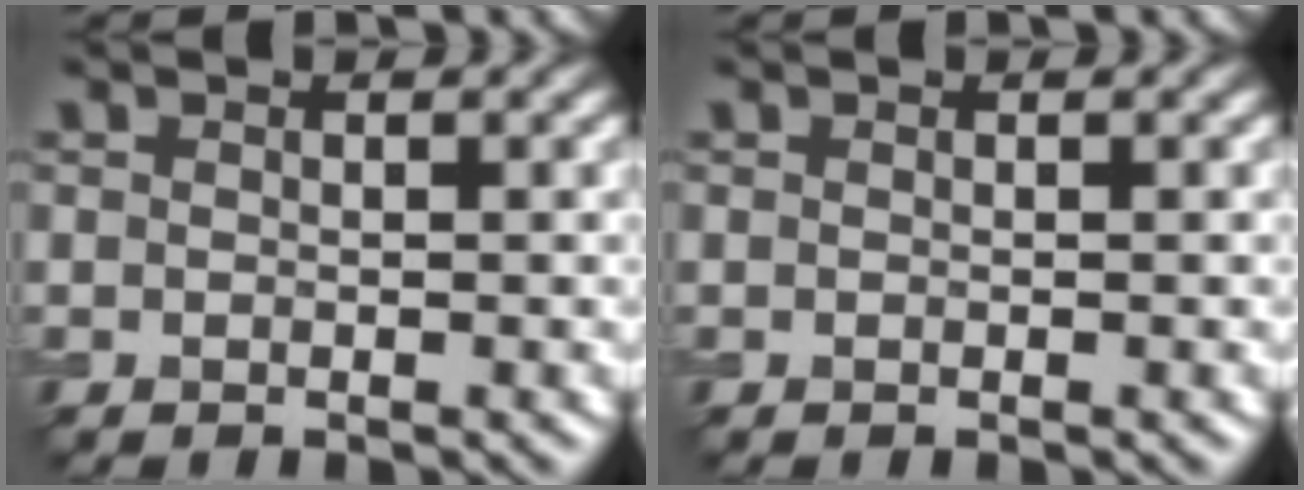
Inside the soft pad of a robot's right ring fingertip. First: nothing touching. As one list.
[{"total": 0.0}]